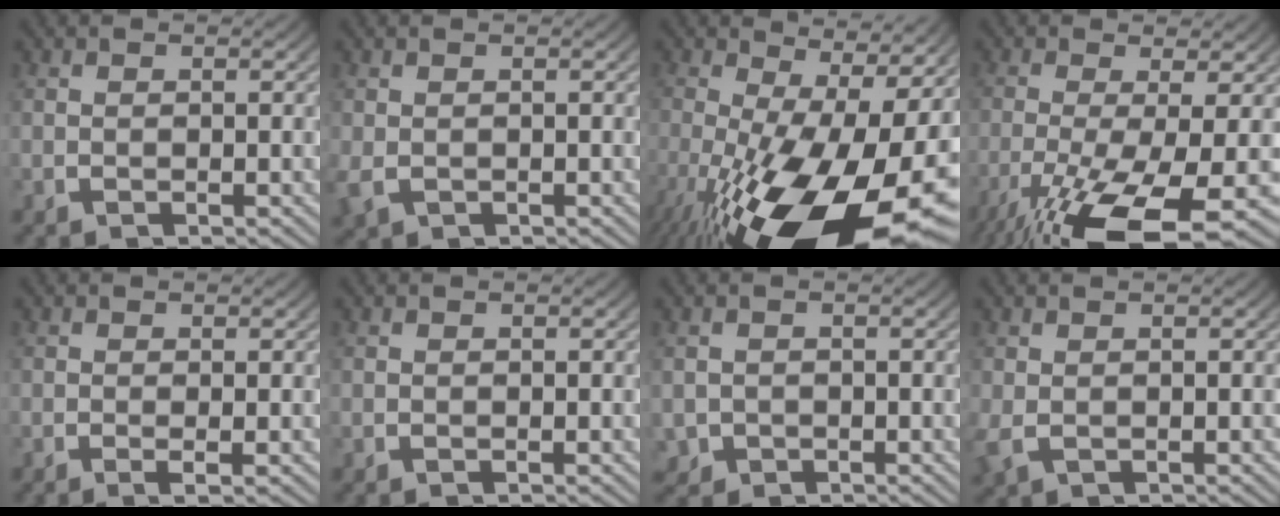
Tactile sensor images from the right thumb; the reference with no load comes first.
{"total": 1.2, "force": [-0.1, 1.0, 0.6], "torque": [-0.019, -0.005, 0.005]}
{"total": 18.3, "force": [-4.1, 9.8, 14.9], "torque": [-0.249, -0.073, -0.024]}
{"total": 9.6, "force": [-3.9, 3.9, 7.9], "torque": [-0.161, -0.038, -0.039]}
{"total": 0.9, "force": [0.0, 0.1, 0.9], "torque": [-0.016, -0.001, -0.003]}
{"total": 0.0}
{"total": 2.3, "force": [-0.6, 2.1, 0.5], "torque": [-0.019, -0.018, -0.001]}
{"total": 1.1, "force": [0.1, 0.8, 0.7], "torque": [-0.022, -0.004, 0.008]}